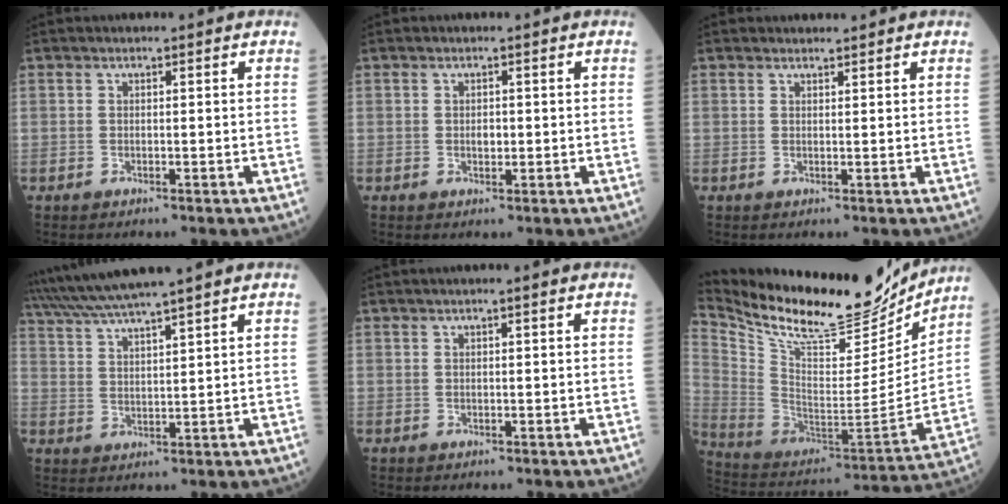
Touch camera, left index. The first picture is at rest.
{"total": 1.2, "force": [-0.2, 0.8, 0.9], "torque": [-0.015, -0.003, -0.002]}
{"total": 0.9, "force": [0.9, 0.1, -0.1], "torque": [-0.008, -0.003, 0.016]}
{"total": 10.4, "force": [9.1, -1.6, 4.9], "torque": [-0.092, 0.021, 0.157]}
{"total": 0.9, "force": [0.4, -0.2, 0.7], "torque": [-0.016, 0.000, 0.009]}
{"total": 24.7, "force": [22.0, 5.6, 9.5], "torque": [-0.191, -0.045, 0.351]}